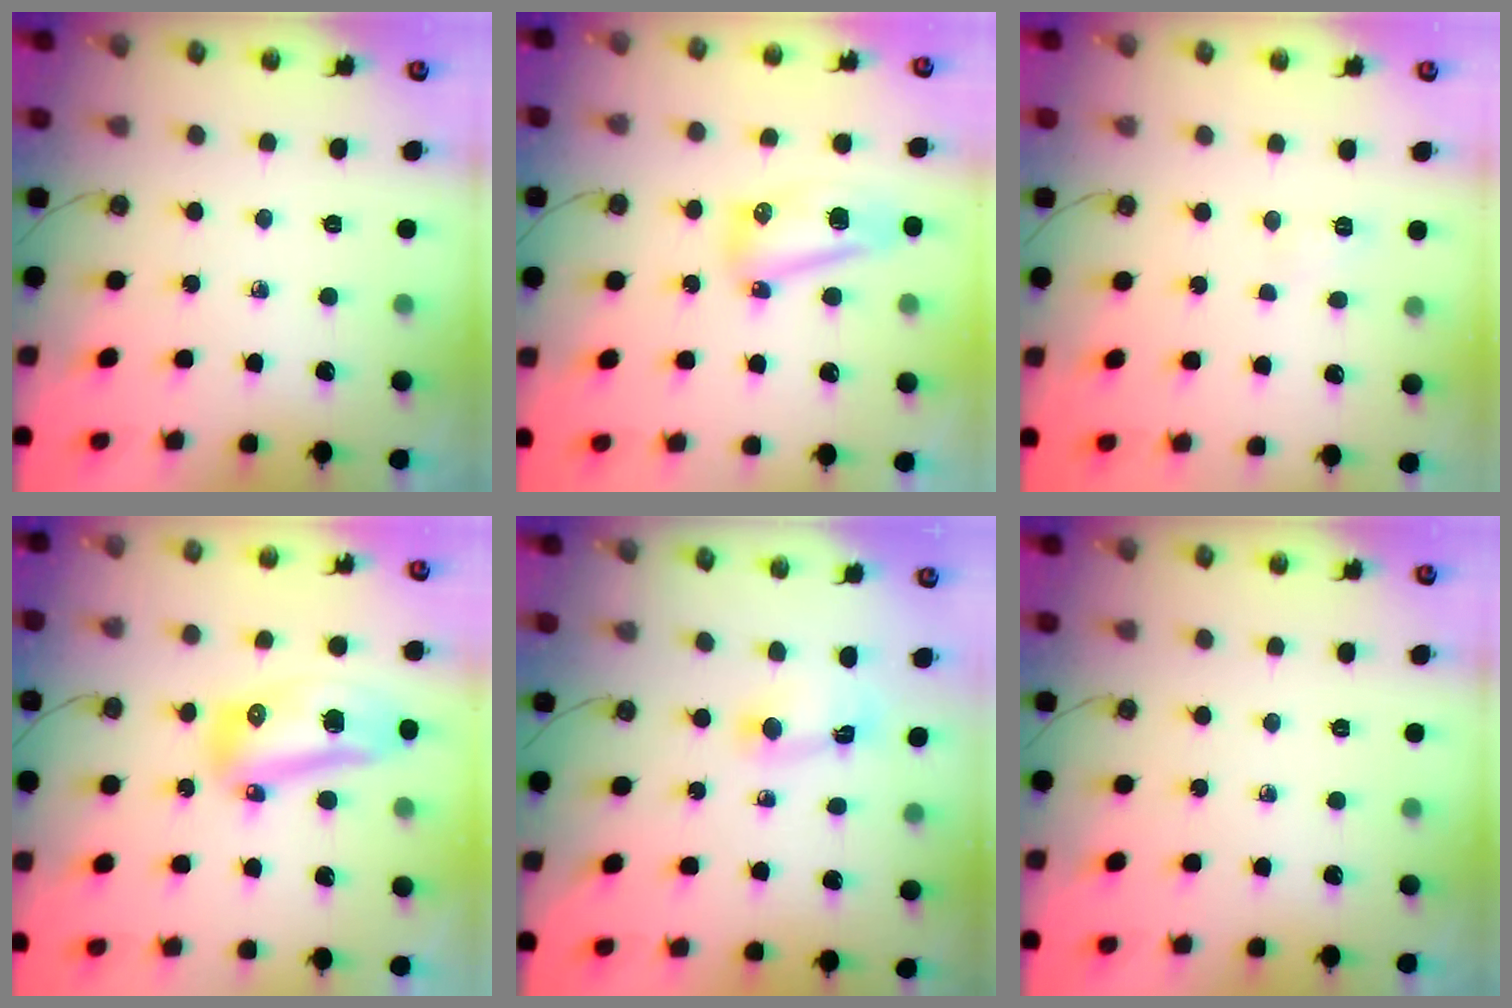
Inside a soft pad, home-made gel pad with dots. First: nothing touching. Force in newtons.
{"total": 10.8, "press": 10.7, "slide": 1.2}
{"total": 4.7, "press": 4.7, "slide": 0.6}
{"total": 14.2, "press": 14.0, "slide": 2.6}
{"total": 3.0, "press": 3.0, "slide": 0.3}
{"total": 0.0}